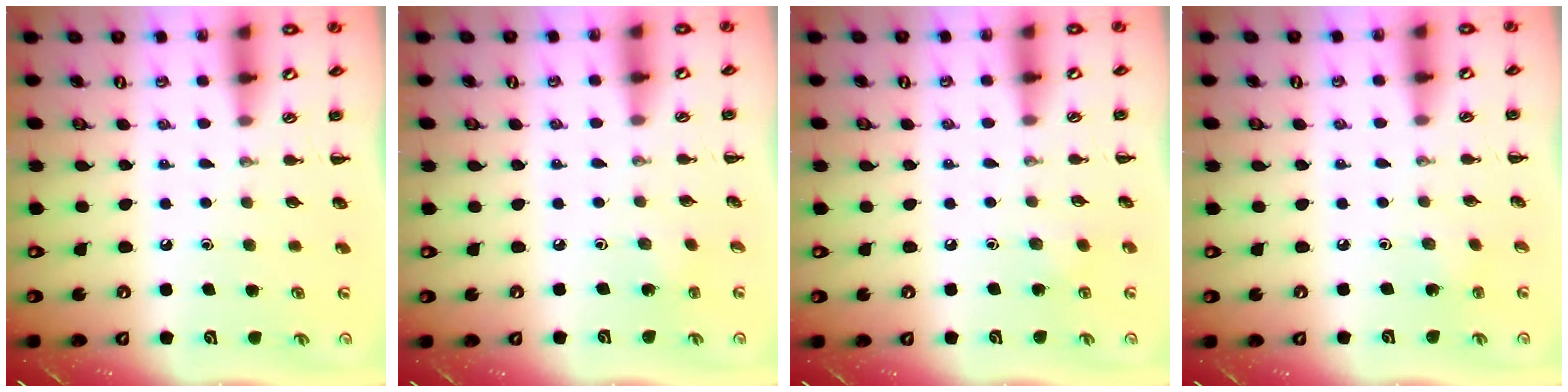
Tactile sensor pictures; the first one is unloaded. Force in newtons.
{"total": 1.1, "press": 1.0, "slide": 0.5}
{"total": 4.9, "press": 4.7, "slide": 1.5}
{"total": 1.1, "press": 1.0, "slide": 0.5}